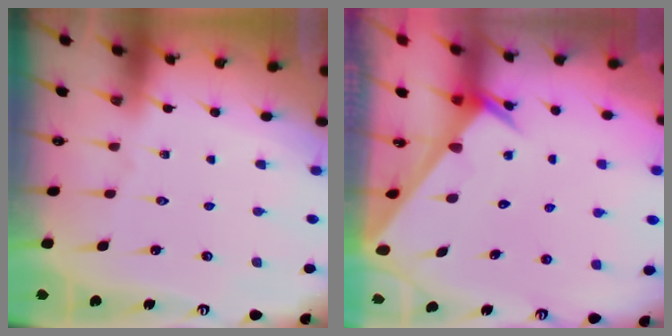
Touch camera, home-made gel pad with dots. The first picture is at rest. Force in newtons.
{"total": 2.3, "press": 2.3, "slide": 0.1}